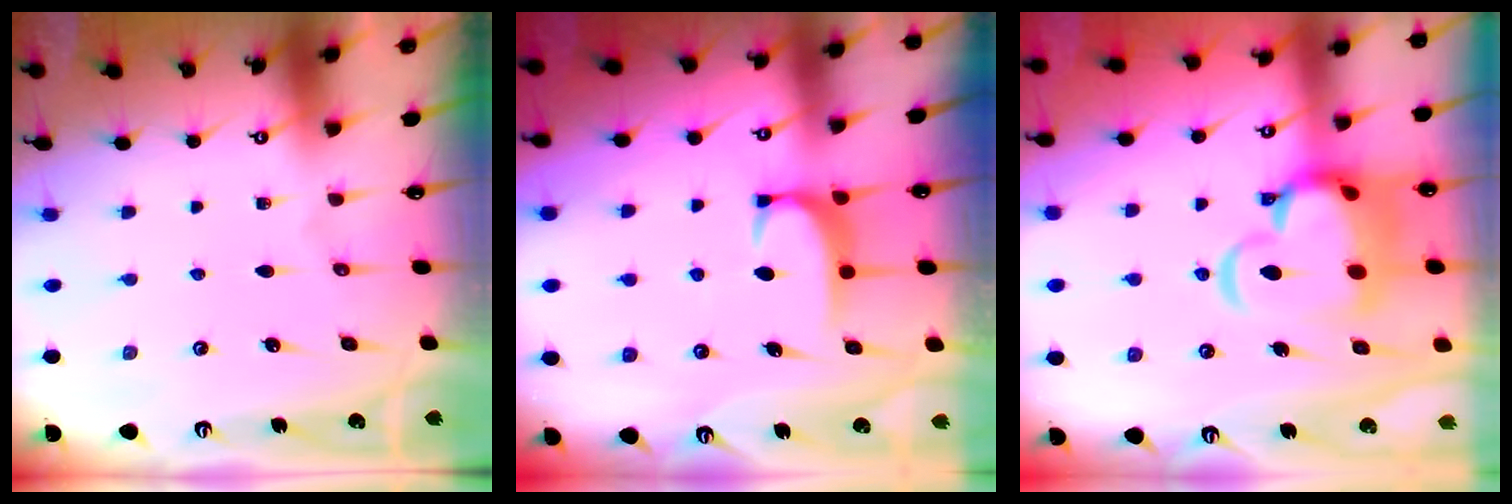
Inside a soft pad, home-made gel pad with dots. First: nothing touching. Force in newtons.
{"total": 1.8, "press": 1.8, "slide": 0.4}
{"total": 10.8, "press": 10.6, "slide": 2.0}